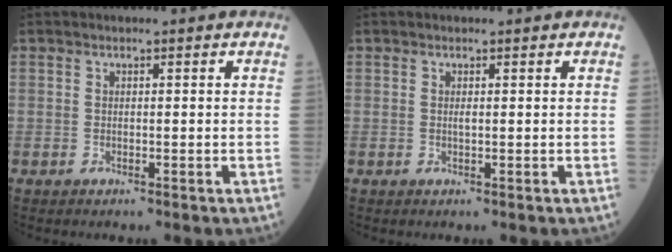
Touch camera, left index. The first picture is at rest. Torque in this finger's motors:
{"motor_torque": [0.53, -0.20, -0.01, 0.01]}